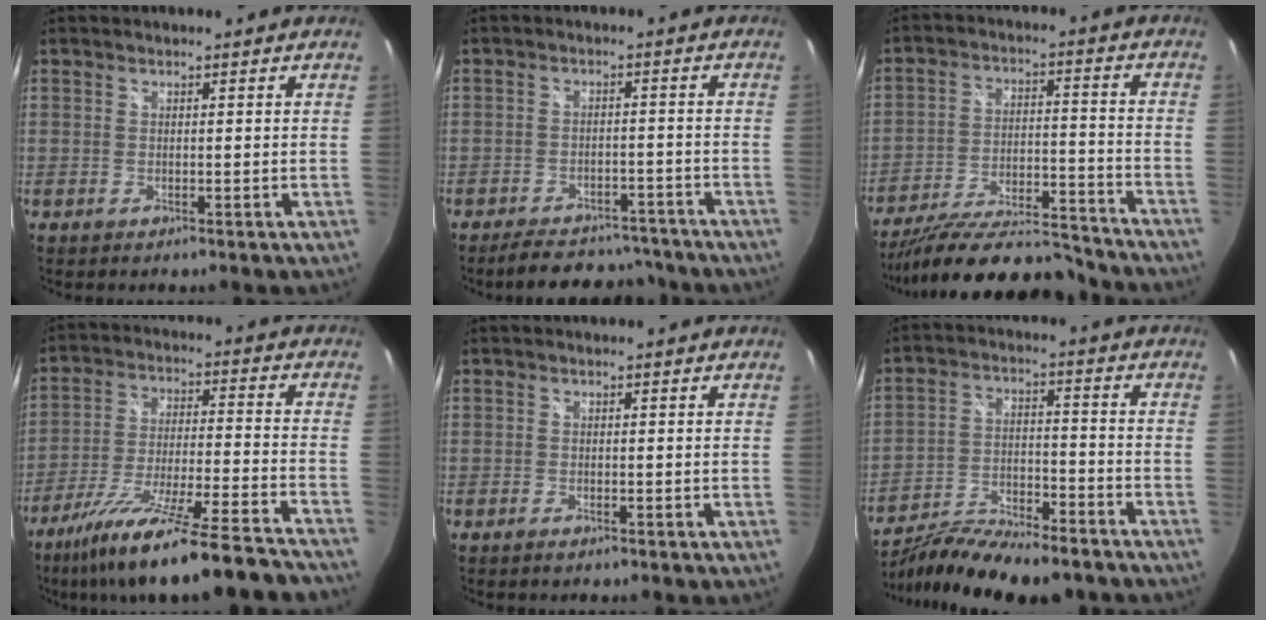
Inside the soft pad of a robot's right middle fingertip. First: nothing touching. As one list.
[{"total": 11.4, "force": [-10.0, 4.1, 3.5], "torque": [-0.080, 0.013, -0.130]}, {"total": 21.1, "force": [-18.7, 4.2, 9.0], "torque": [-0.165, -0.029, -0.275]}, {"total": 23.4, "force": [-19.9, 0.1, 12.3], "torque": [-0.217, -0.068, -0.307]}, {"total": 0.8, "force": [-0.6, 0.1, 0.4], "torque": [-0.009, -0.003, -0.013]}, {"total": 17.9, "force": [-15.0, 3.8, 8.9], "torque": [-0.173, -0.038, -0.248]}]